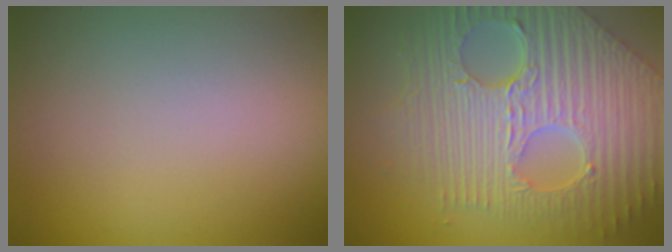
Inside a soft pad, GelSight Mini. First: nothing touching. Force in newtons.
{"total": 10.6, "press": 7.2, "slide": 7.8}